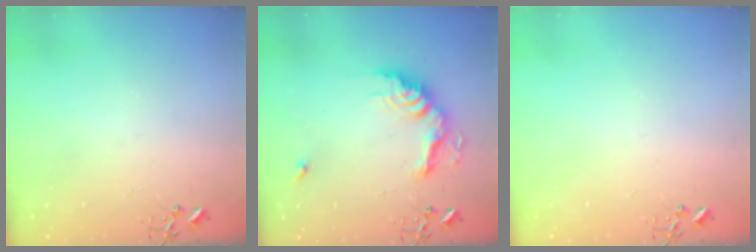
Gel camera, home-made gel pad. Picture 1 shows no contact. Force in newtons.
{"total": 17.3, "press": 17.2, "slide": 1.5}
{"total": 0.0}